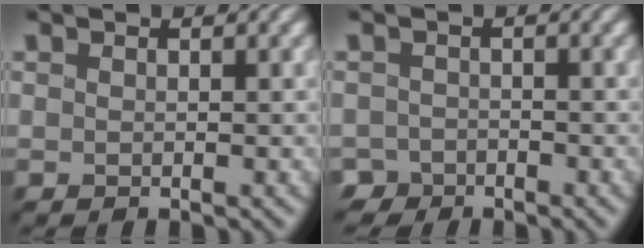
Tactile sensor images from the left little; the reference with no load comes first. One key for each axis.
{"total": 1.9, "fx": -1.6, "fy": 1.1, "fz": 0.0, "tx": 0.010, "ty": -0.001, "tz": -0.038}